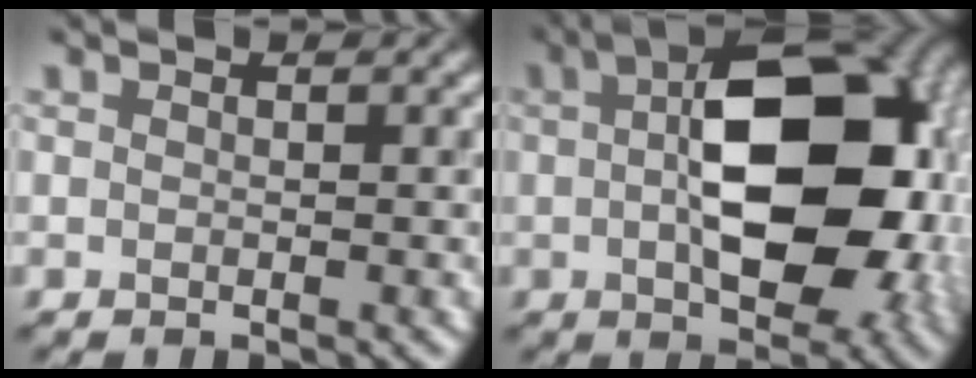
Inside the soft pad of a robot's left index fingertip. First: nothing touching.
{"total": 15.5, "force": [0.5, 8.8, 12.7], "torque": [-0.180, 0.003, 0.018]}